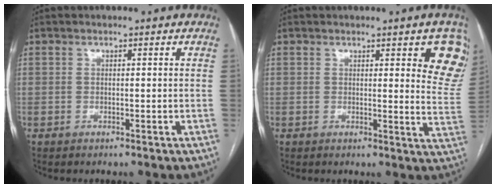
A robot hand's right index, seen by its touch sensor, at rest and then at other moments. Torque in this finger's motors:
{"motor_torque": [0.15, 0.18, 0.21, 0.01]}